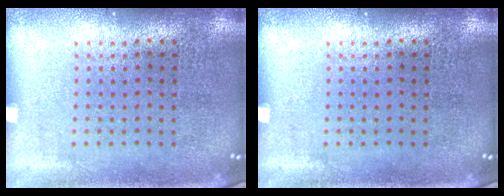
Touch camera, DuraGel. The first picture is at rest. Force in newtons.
{"total": 0.0}